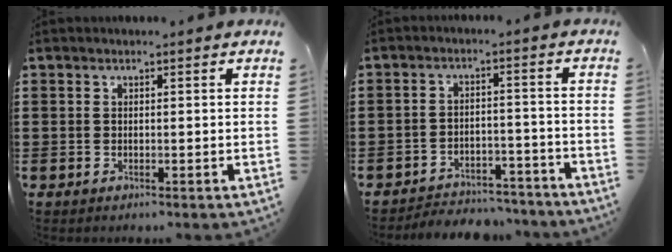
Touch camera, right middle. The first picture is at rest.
{"total": 4.5, "force": [-4.4, 0.8, 0.4], "torque": [-0.012, 0.008, -0.092]}